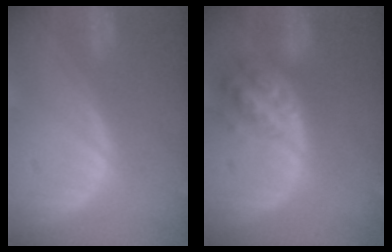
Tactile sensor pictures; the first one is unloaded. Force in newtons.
{"total": 6.0, "press": 5.4, "slide": 2.6}